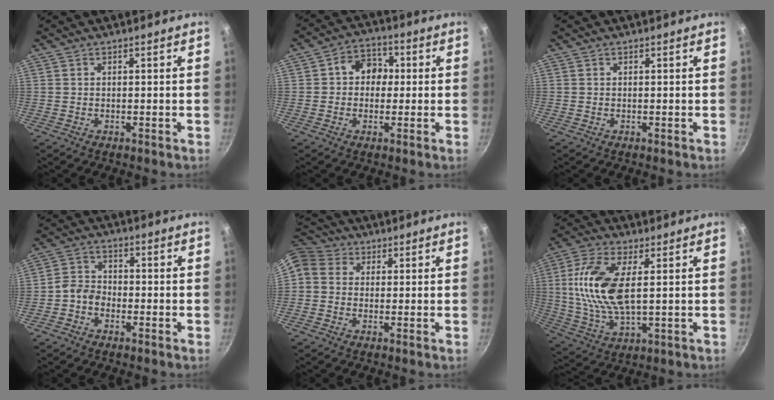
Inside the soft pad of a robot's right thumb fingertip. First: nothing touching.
{"total": 7.2, "force": [0.5, 6.0, 3.9], "torque": [-0.019, 0.013, -0.006]}
{"total": 0.0}
{"total": 4.0, "force": [-2.1, 3.0, 1.7], "torque": [-0.022, 0.029, -0.050]}
{"total": 7.7, "force": [0.6, 6.6, 3.9], "torque": [-0.071, 0.024, -0.006]}
{"total": 14.2, "force": [2.4, 6.5, 12.4], "torque": [-0.253, -0.001, 0.045]}